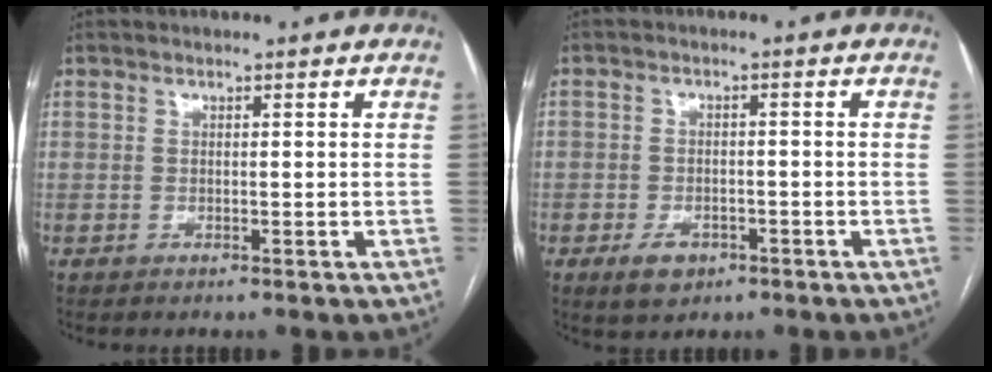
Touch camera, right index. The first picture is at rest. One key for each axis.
{"total": 4.2, "fx": -2.3, "fy": 2.9, "fz": 2.0, "tx": -0.031, "ty": 0.002, "tz": -0.027}